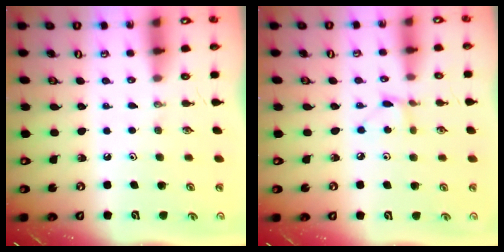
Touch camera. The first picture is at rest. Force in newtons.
{"total": 4.4, "press": 4.3, "slide": 0.4}